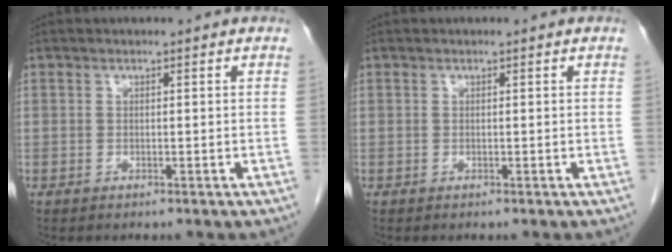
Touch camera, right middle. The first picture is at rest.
{"total": 0.0}